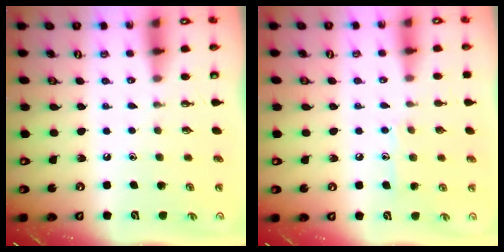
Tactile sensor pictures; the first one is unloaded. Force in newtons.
{"total": 8.3, "press": 8.2, "slide": 0.5}